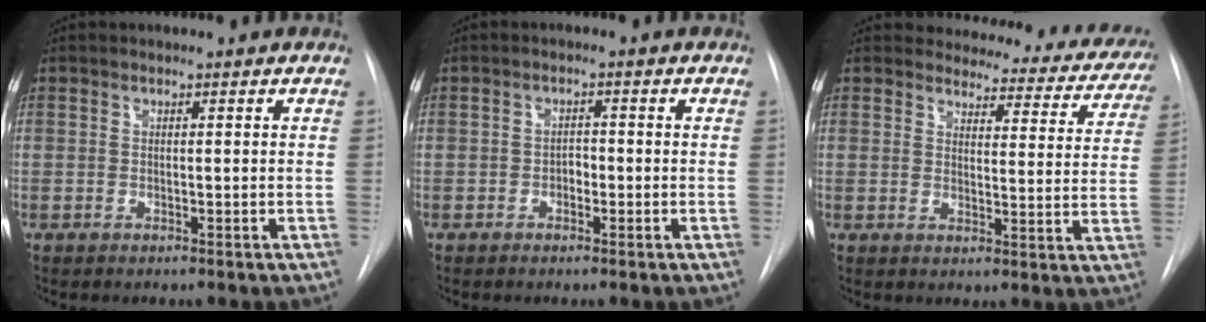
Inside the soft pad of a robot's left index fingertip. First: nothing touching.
{"total": 1.9, "force": [-1.5, 0.9, 0.9], "torque": [-0.009, -0.001, -0.024]}
{"total": 18.4, "force": [17.1, 5.6, 3.7], "torque": [-0.013, -0.070, 0.166]}